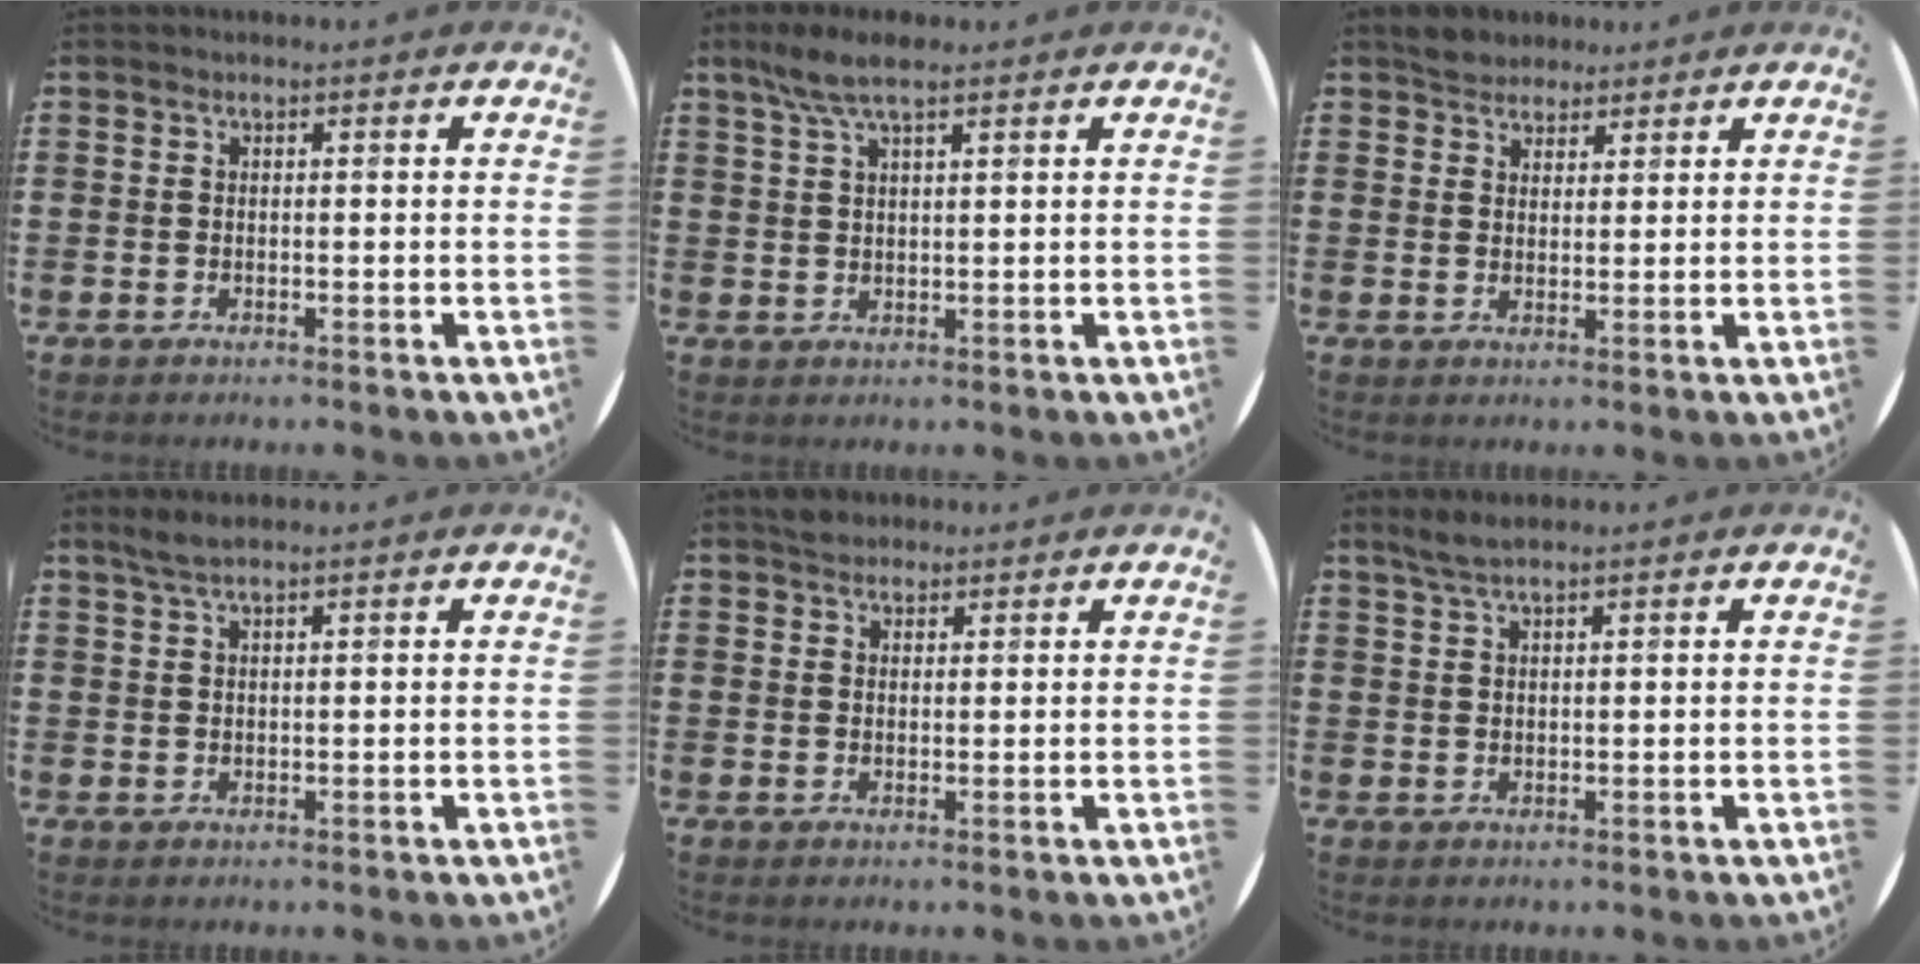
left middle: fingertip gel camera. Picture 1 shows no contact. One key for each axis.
{"total": 4.7, "fx": 3.3, "fy": 1.0, "fz": 3.3, "tx": -0.070, "ty": 0.004, "tz": 0.057}
{"total": 3.1, "fx": 2.8, "fy": 1.2, "fz": -0.2, "tx": 0.004, "ty": 0.001, "tz": 0.053}
{"total": 2.1, "fx": 1.7, "fy": 0.2, "fz": 1.2, "tx": -0.024, "ty": 0.004, "tz": 0.030}
{"total": 1.9, "fx": 1.8, "fy": 0.8, "fz": -0.1, "tx": 0.007, "ty": 0.004, "tz": 0.033}
{"total": 2.4, "fx": 2.0, "fy": 0.3, "fz": 1.4, "tx": -0.028, "ty": 0.004, "tz": 0.035}